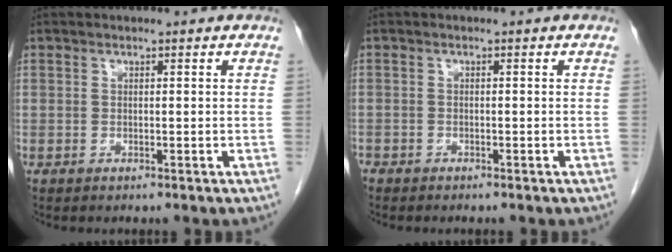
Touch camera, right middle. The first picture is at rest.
{"total": 1.0, "force": [-0.9, 0.5, 0.2], "torque": [-0.010, 0.000, -0.017]}